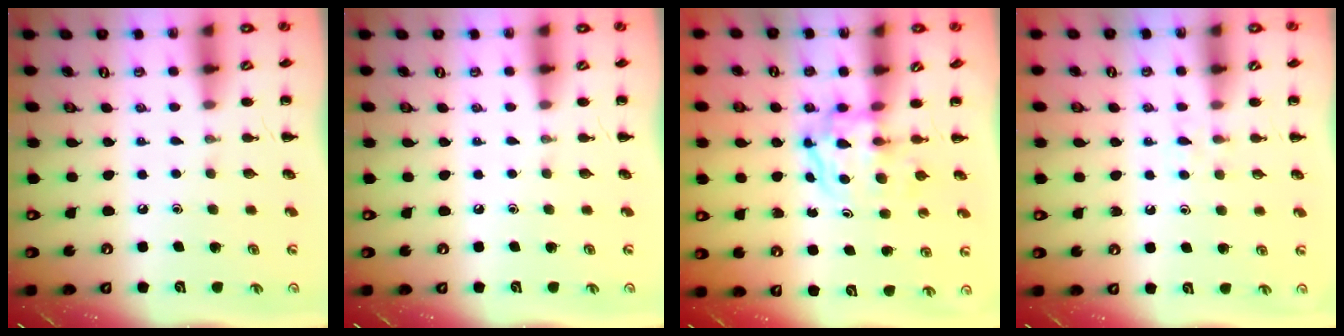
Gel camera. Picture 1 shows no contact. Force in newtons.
{"total": 0.0}
{"total": 3.7, "press": 3.6, "slide": 0.4}
{"total": 3.0, "press": 2.7, "slide": 1.2}